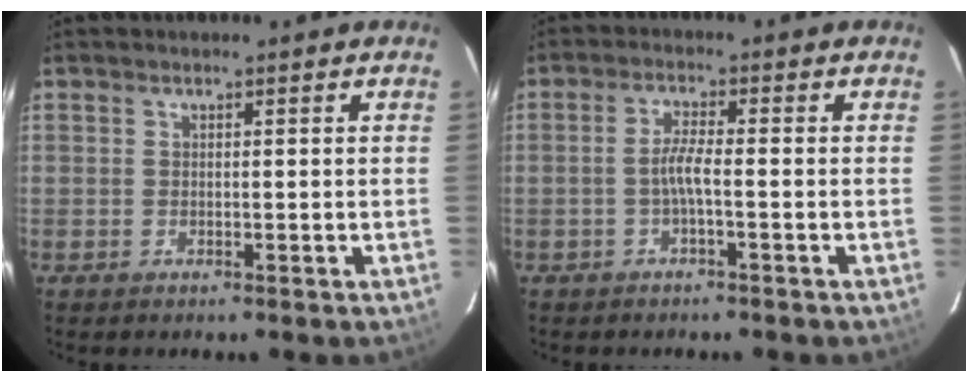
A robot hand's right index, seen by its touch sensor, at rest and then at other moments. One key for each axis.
{"total": 3.0, "fx": -1.2, "fy": -0.1, "fz": 2.8, "tx": -0.059, "ty": 0.004, "tz": -0.023}